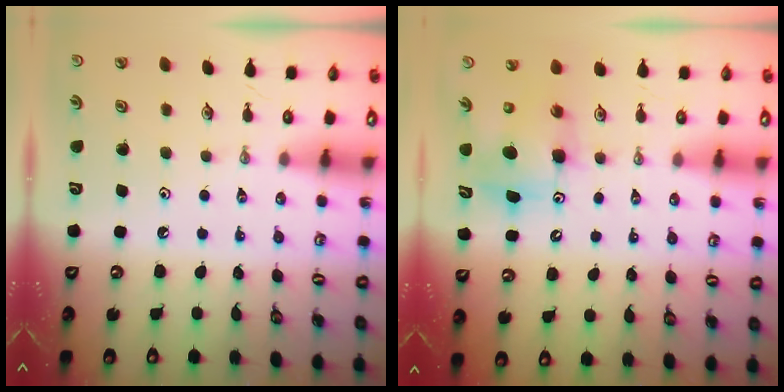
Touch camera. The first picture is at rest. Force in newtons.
{"total": 8.3, "press": 8.1, "slide": 1.9}